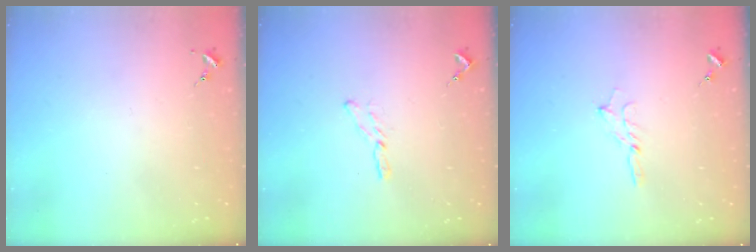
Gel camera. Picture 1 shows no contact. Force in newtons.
{"total": 5.2, "press": 5.2, "slide": 0.3}
{"total": 3.5, "press": 3.5, "slide": 0.4}